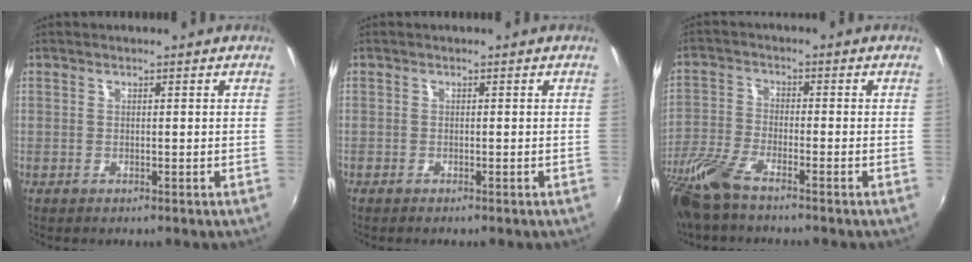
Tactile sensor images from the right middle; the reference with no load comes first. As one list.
[{"total": 0.5, "force": [-0.5, 0.1, 0.1], "torque": [-0.003, -0.003, -0.012]}, {"total": 9.8, "force": [-7.6, 2.0, 5.9], "torque": [-0.144, -0.022, -0.157]}]